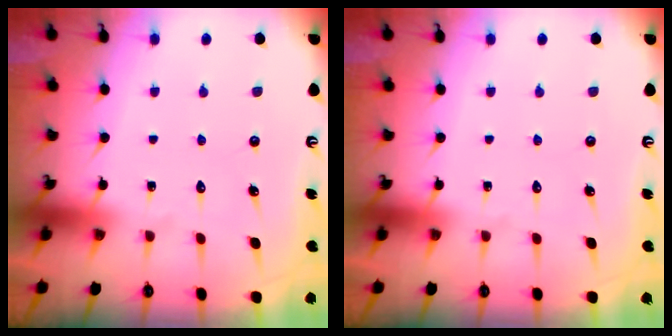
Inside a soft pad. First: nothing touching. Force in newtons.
{"total": 0.0}